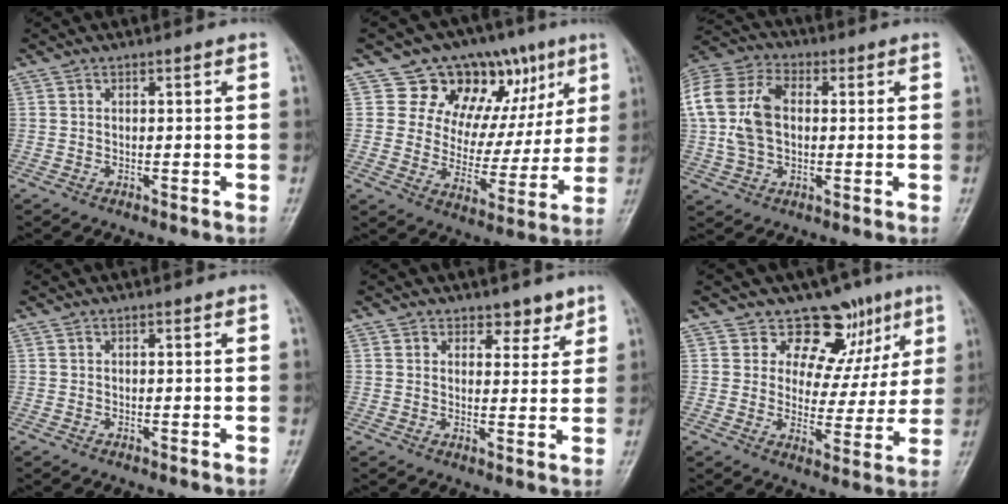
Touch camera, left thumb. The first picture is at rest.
{"total": 17.0, "force": [8.4, 11.9, 8.7], "torque": [-0.053, -0.014, 0.129]}
{"total": 16.9, "force": [1.6, 11.5, 12.3], "torque": [-0.277, 0.025, 0.027]}
{"total": 0.0}
{"total": 3.8, "force": [2.8, 2.3, 1.2], "torque": [0.013, -0.019, 0.040]}
{"total": 11.1, "force": [7.1, 7.7, 3.9], "torque": [-0.004, -0.032, 0.095]}